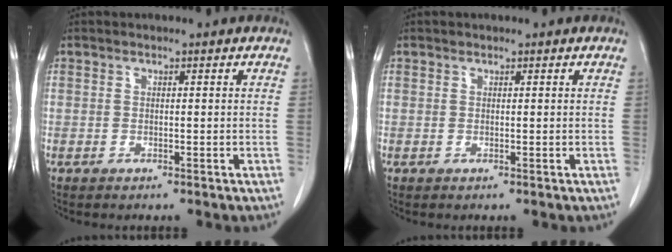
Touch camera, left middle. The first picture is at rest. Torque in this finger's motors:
{"motor_torque": [-0.25, -0.05, -0.05, -0.01]}